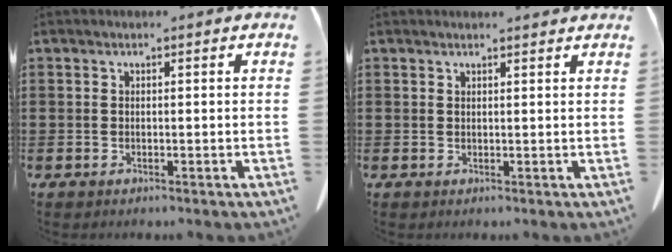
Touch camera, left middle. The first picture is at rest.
{"total": 0.9, "force": [0.9, -0.1, 0.2], "torque": [-0.006, -0.002, 0.018]}